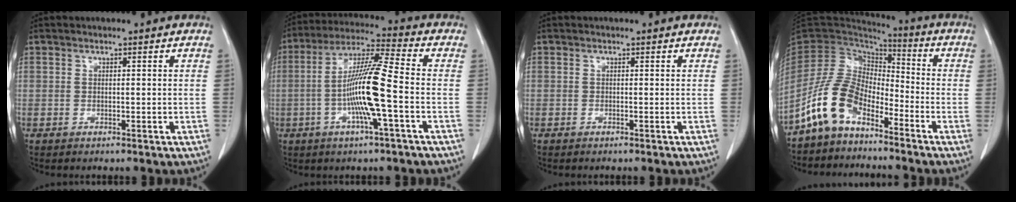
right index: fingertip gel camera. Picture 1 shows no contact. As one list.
[{"total": 12.6, "force": [-2.6, 0.1, 12.3], "torque": [-0.236, 0.004, -0.056]}, {"total": 0.0}, {"total": 10.3, "force": [-6.9, 5.2, 5.7], "torque": [-0.125, 0.024, -0.144]}]